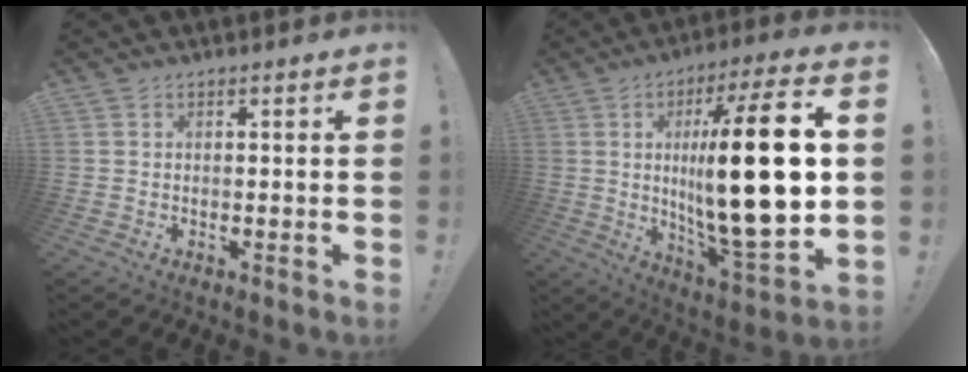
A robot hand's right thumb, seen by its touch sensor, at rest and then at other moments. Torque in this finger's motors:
{"motor_torque": [0.32, 1.74, 2.77, 0.00, 0.56]}